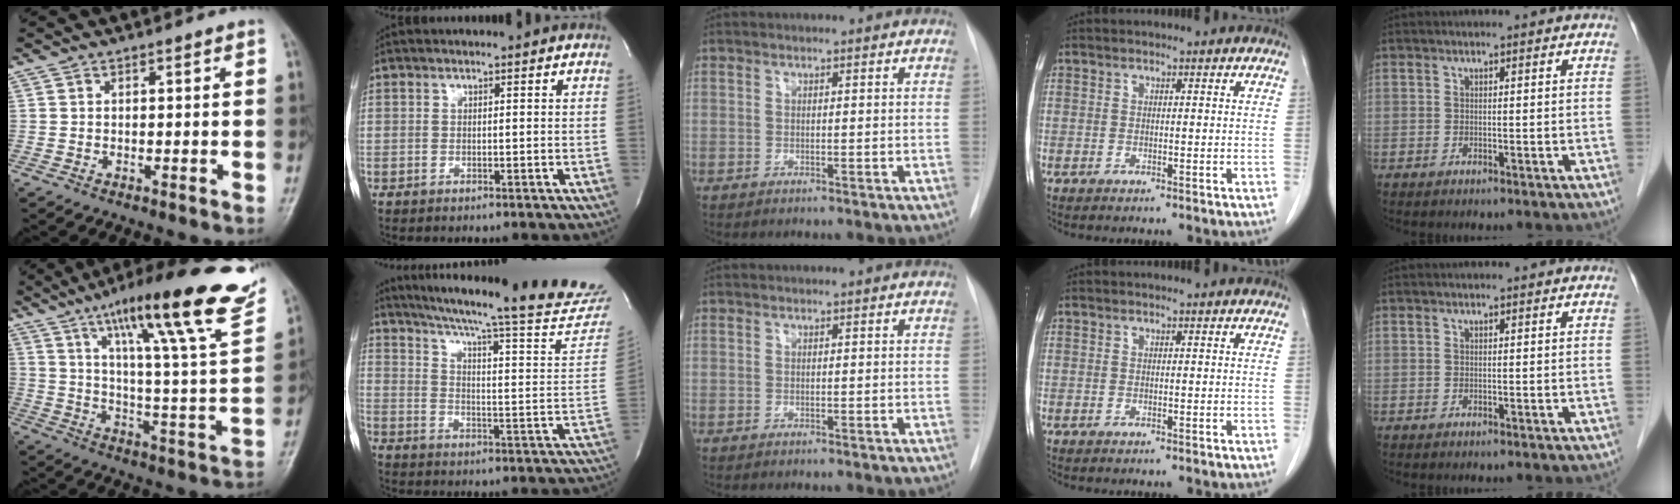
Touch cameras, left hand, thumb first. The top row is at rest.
{"thumb": {"total": 27.0, "force": [16.4, 3.7, 21.1], "torque": [-0.300, -0.042, 0.243]}, "index": {"total": 30.3, "force": [26.6, 1.2, 14.3], "torque": [-0.223, -0.096, 0.331]}}